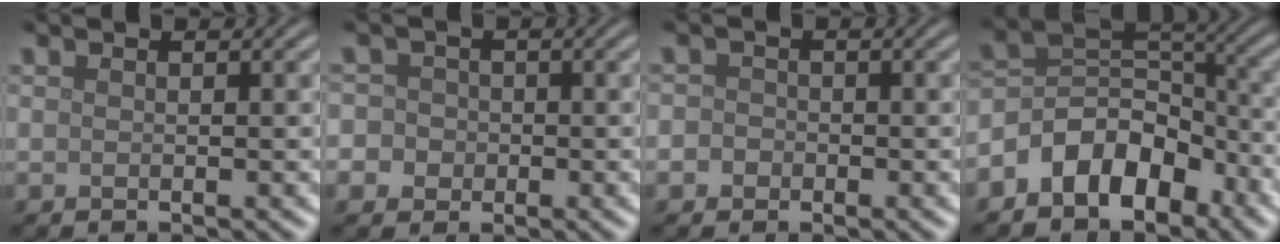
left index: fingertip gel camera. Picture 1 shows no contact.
{"total": 4.7, "force": [-0.6, 4.4, 1.3], "torque": [-0.003, 0.021, -0.040]}
{"total": 1.6, "force": [-0.3, 1.5, 0.5], "torque": [0.009, 0.006, -0.017]}
{"total": 6.7, "force": [-4.0, 4.1, 3.5], "torque": [-0.039, 0.010, -0.084]}